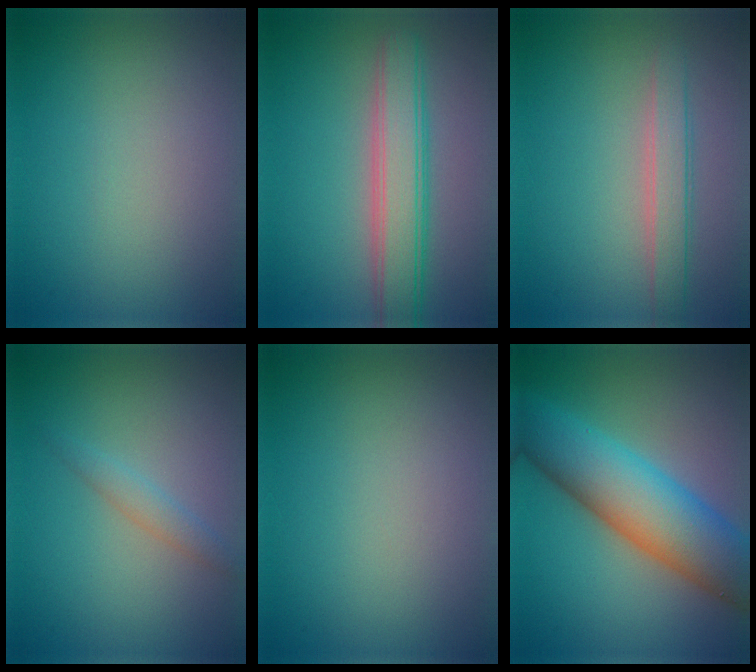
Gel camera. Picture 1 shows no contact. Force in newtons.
{"total": 5.1, "press": 5.1, "slide": 0.2}
{"total": 2.4, "press": 2.4, "slide": 0.1}
{"total": 1.4, "press": 1.4, "slide": 0.0}
{"total": 0.0}
{"total": 10.3, "press": 10.3, "slide": 0.3}